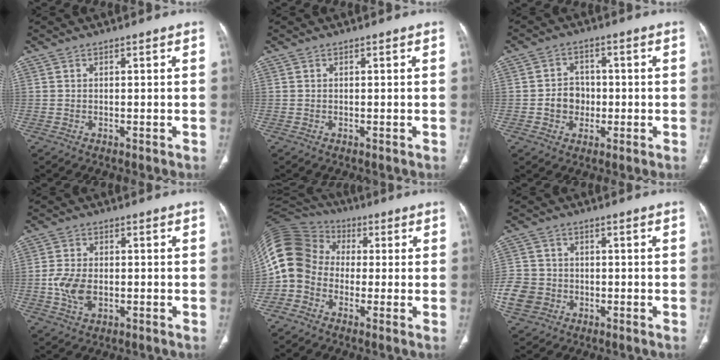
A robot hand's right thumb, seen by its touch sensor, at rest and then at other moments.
{"total": 0.0}
{"total": 5.3, "force": [-0.7, 4.8, 2.1], "torque": [-0.006, 0.015, -0.016]}
{"total": 6.3, "force": [-1.1, 4.2, 4.5], "torque": [-0.093, 0.004, -0.021]}
{"total": 13.1, "force": [-1.6, 11.2, 6.7], "torque": [-0.133, 0.052, -0.052]}
{"total": 8.7, "force": [-2.7, 7.8, 2.8], "torque": [-0.060, 0.017, -0.045]}